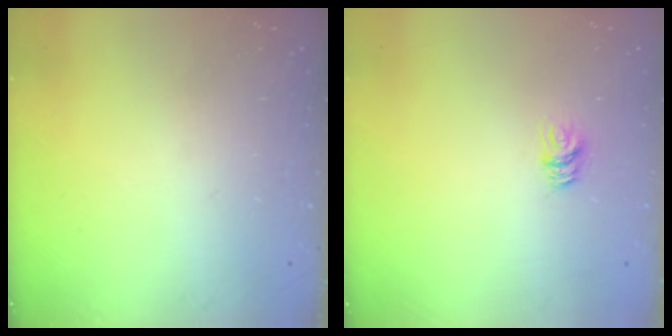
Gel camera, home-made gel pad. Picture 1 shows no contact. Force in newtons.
{"total": 5.0, "press": 5.0, "slide": 0.4}